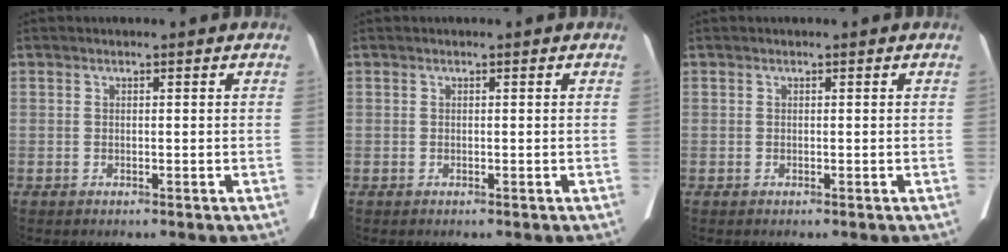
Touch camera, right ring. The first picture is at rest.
{"total": 0.0}
{"total": 0.0}